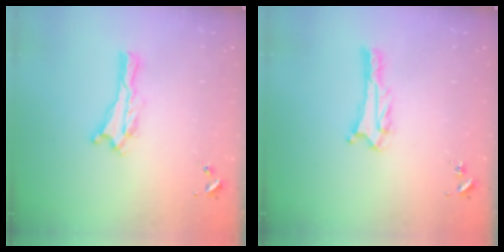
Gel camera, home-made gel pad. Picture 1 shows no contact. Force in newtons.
{"total": 3.3, "press": 3.3, "slide": 0.3}